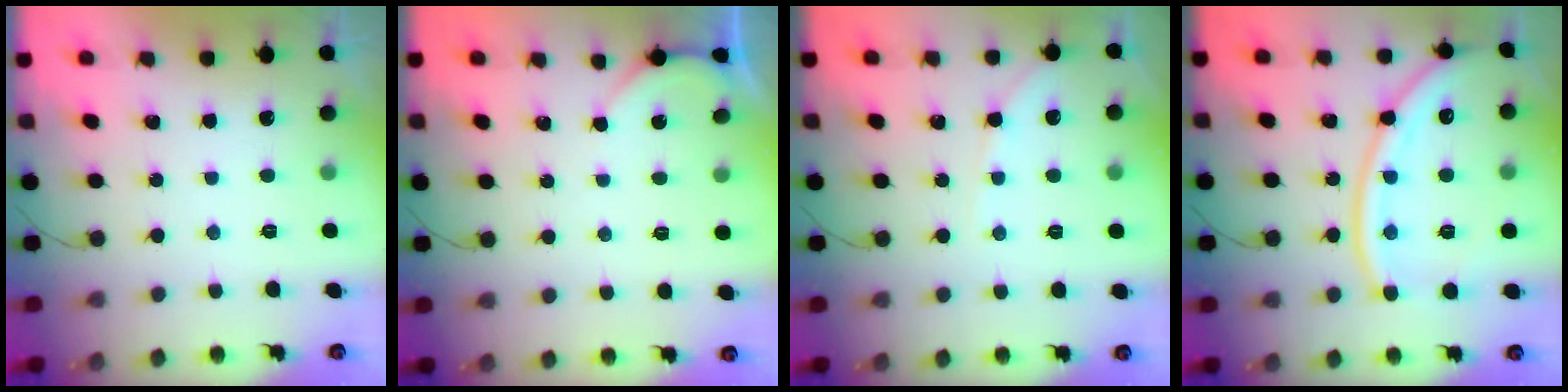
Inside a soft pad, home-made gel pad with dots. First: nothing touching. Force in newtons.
{"total": 1.6, "press": 1.6, "slide": 0.2}
{"total": 4.6, "press": 4.6, "slide": 0.5}
{"total": 16.3, "press": 16.2, "slide": 2.0}